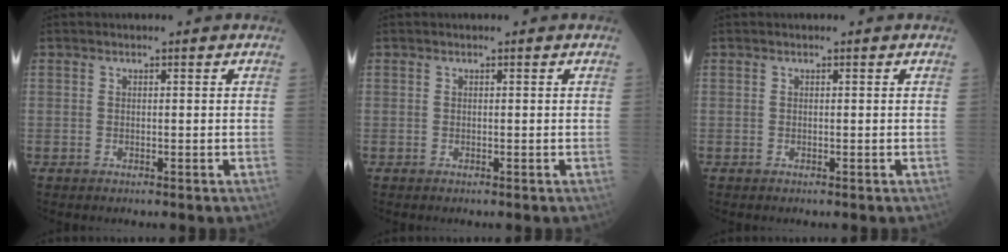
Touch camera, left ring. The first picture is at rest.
{"total": 0.0}
{"total": 0.0}